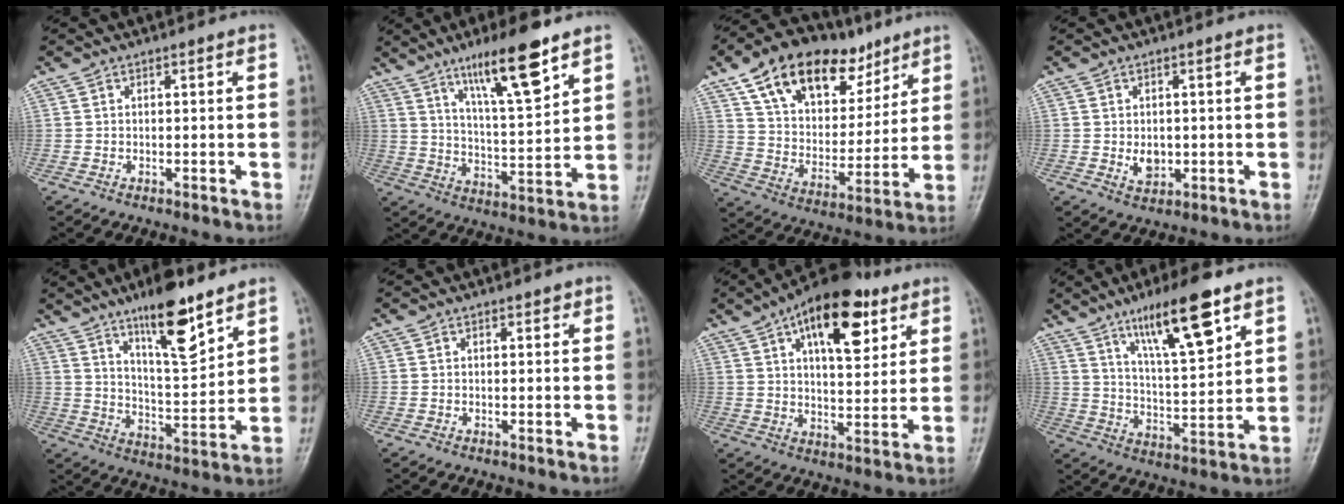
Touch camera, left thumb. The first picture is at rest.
{"total": 14.1, "force": [8.9, 2.6, 10.6], "torque": [-0.167, -0.050, 0.156]}
{"total": 21.9, "force": [12.9, 12.6, 12.4], "torque": [-0.161, -0.029, 0.222]}
{"total": 3.6, "force": [-0.2, 2.7, 2.4], "torque": [-0.028, -0.004, 0.005]}
{"total": 13.9, "force": [9.3, 3.7, 9.7], "torque": [-0.140, -0.060, 0.161]}
{"total": 1.3, "force": [0.7, 0.8, 0.7], "torque": [-0.002, -0.001, 0.006]}
{"total": 17.9, "force": [8.7, 8.4, 13.3], "torque": [-0.166, -0.022, 0.133]}
{"total": 15.3, "force": [8.9, 3.4, 11.9], "torque": [-0.184, -0.043, 0.156]}